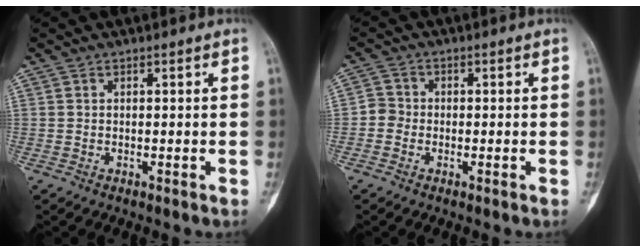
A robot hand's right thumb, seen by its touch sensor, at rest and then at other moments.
{"total": 2.6, "force": [-0.8, 2.3, 0.7], "torque": [0.003, 0.009, -0.028]}